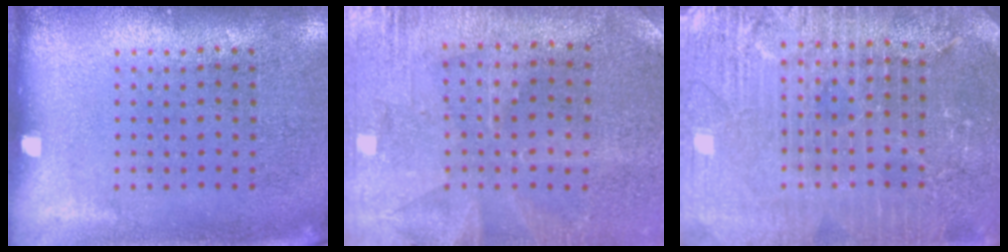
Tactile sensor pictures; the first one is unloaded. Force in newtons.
{"total": 0.5, "press": 0.5, "slide": 0.3}
{"total": 4.3, "press": 4.1, "slide": 1.4}